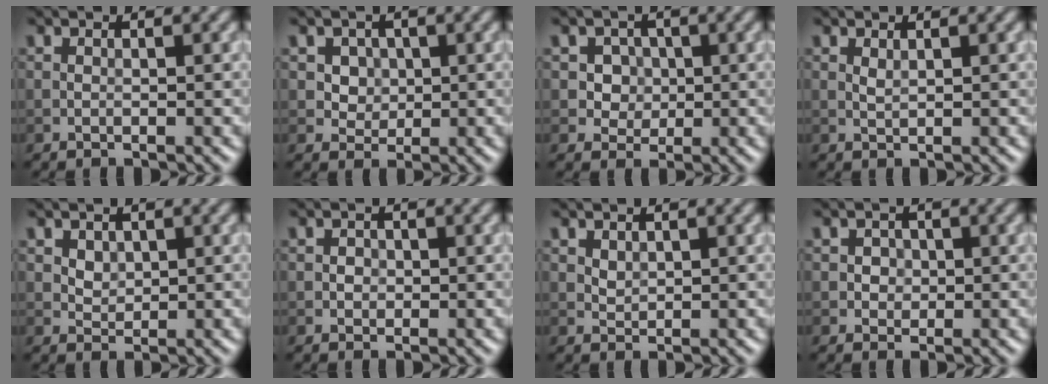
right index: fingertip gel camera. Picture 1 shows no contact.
{"total": 3.1, "force": [1.1, 2.5, 1.4], "torque": [-0.029, -0.003, 0.027]}
{"total": 3.1, "force": [0.8, 2.7, 1.3], "torque": [-0.016, -0.003, 0.014]}
{"total": 0.6, "force": [0.4, 0.2, 0.4], "torque": [-0.013, -0.001, 0.009]}
{"total": 1.4, "force": [0.7, 1.1, 0.6], "torque": [-0.011, -0.005, 0.019]}
{"total": 0.8, "force": [0.0, 0.8, 0.3], "torque": [-0.002, -0.002, -0.002]}
{"total": 1.0, "force": [0.6, 0.6, 0.4], "torque": [-0.012, -0.002, 0.016]}
{"total": 1.4, "force": [0.2, 1.2, 0.5], "torque": [0.001, 0.002, 0.004]}